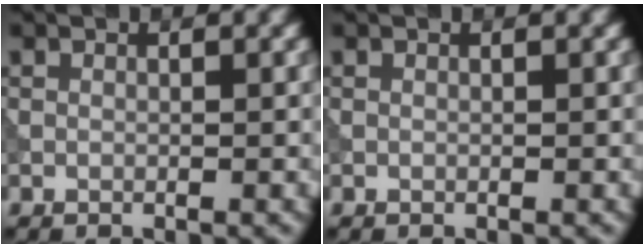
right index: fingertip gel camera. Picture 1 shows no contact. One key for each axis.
{"total": 0.0}